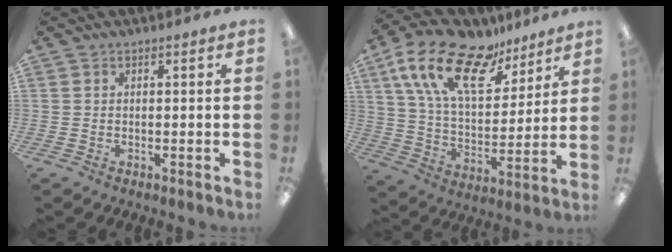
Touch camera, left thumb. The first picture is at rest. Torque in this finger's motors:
{"motor_torque": [0.51, 0.46, 1.45, -1.32, 0.45]}